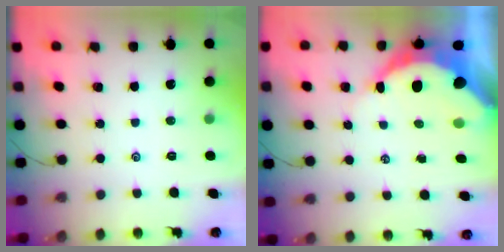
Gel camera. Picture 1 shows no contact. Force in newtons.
{"total": 12.6, "press": 12.6, "slide": 1.1}